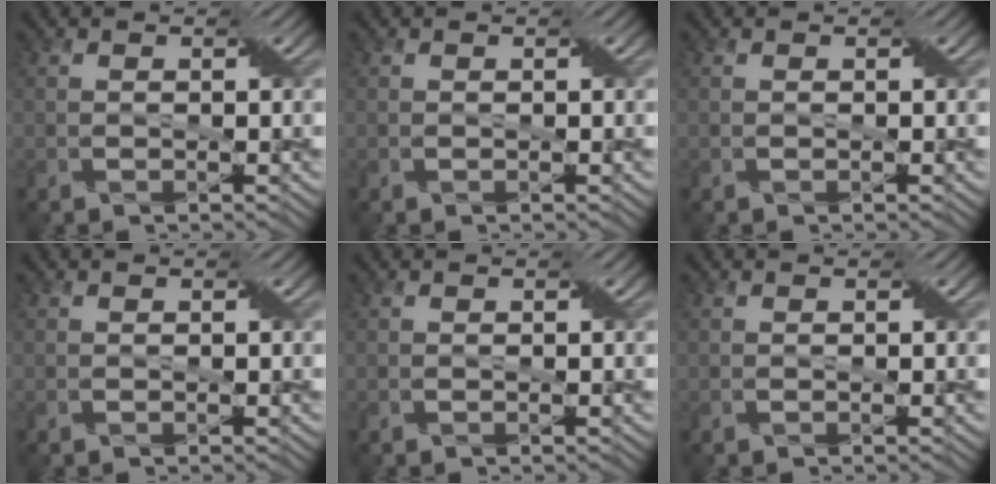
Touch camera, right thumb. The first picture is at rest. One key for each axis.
{"total": 0.0}
{"total": 0.0}
{"total": 0.0}
{"total": 0.0}
{"total": 0.0}